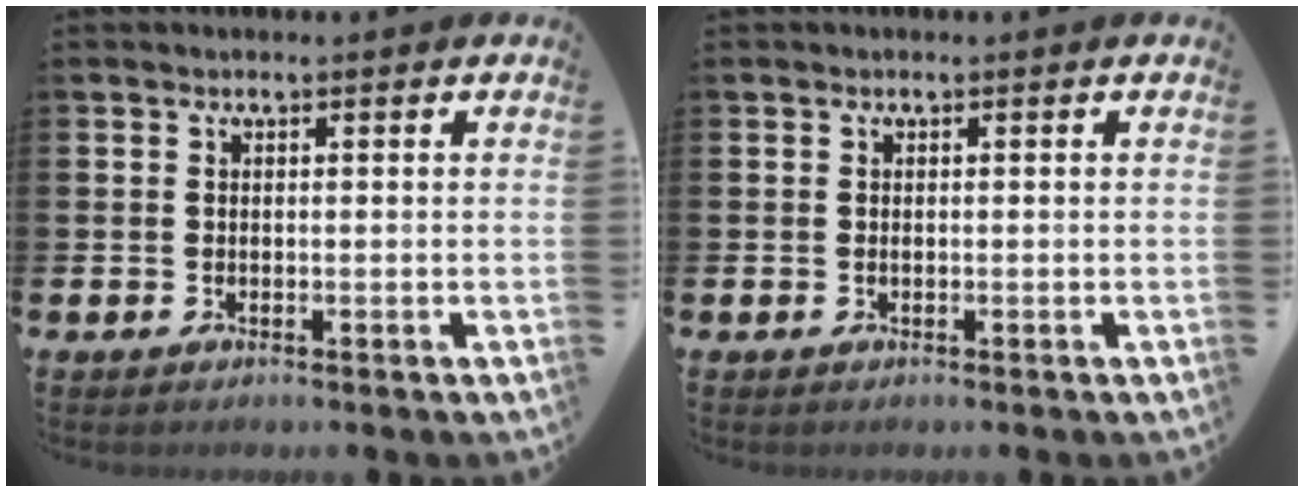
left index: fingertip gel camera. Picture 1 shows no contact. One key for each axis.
{"total": 0.0}